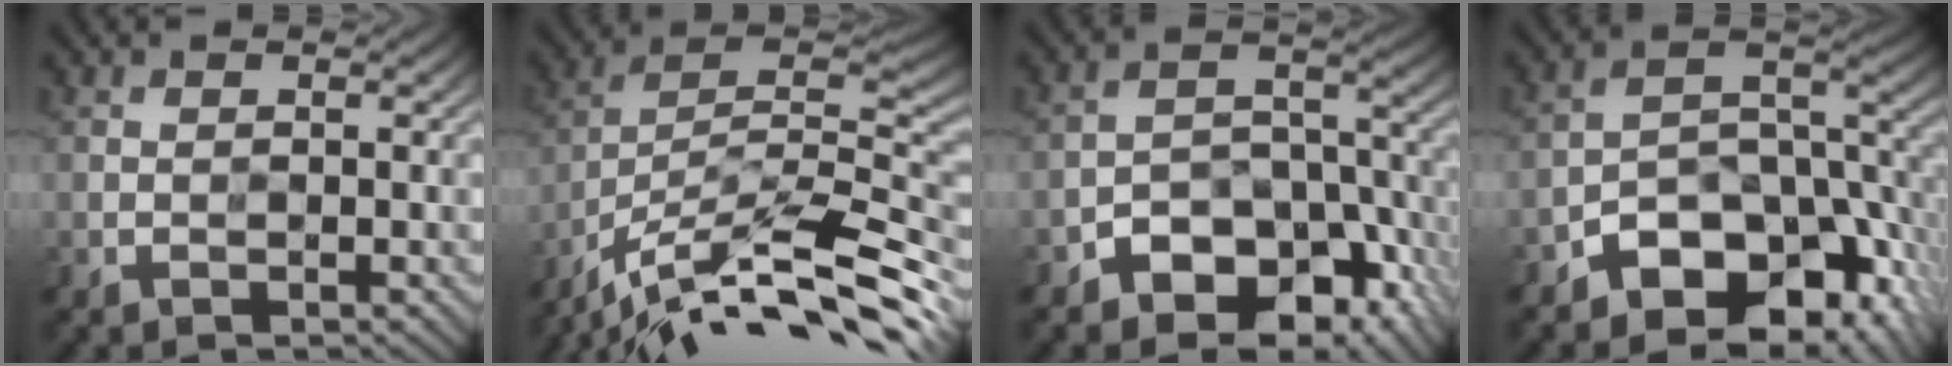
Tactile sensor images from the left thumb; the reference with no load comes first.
{"total": 15.1, "force": [-9.6, 3.9, 11.0], "torque": [-0.223, 0.013, -0.177]}
{"total": 11.7, "force": [-7.0, 6.9, 6.3], "torque": [-0.095, -0.004, -0.114]}
{"total": 11.8, "force": [-7.4, 6.2, 6.9], "torque": [-0.098, -0.004, -0.132]}